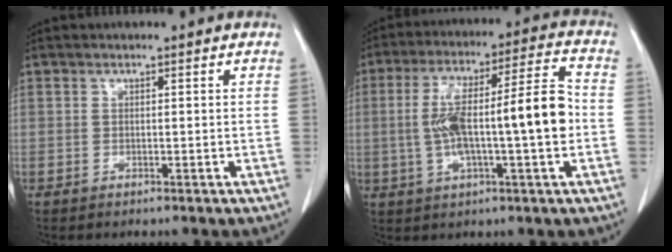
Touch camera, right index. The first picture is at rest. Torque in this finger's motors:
{"motor_torque": [1.56, 0.25, 0.42, 0.15]}